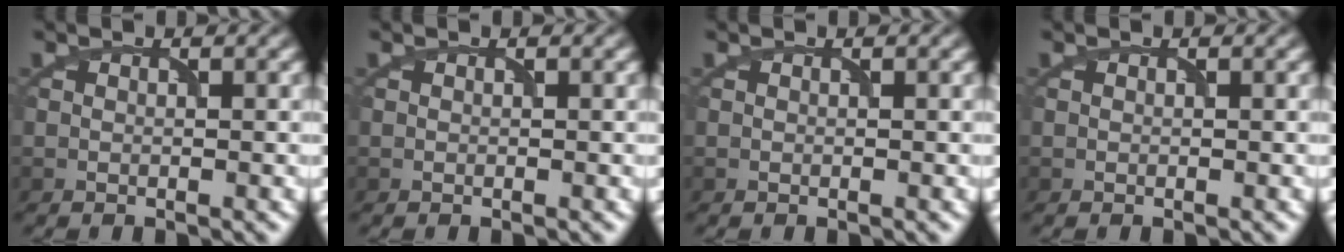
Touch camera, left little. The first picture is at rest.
{"total": 0.0}
{"total": 0.0}
{"total": 0.0}